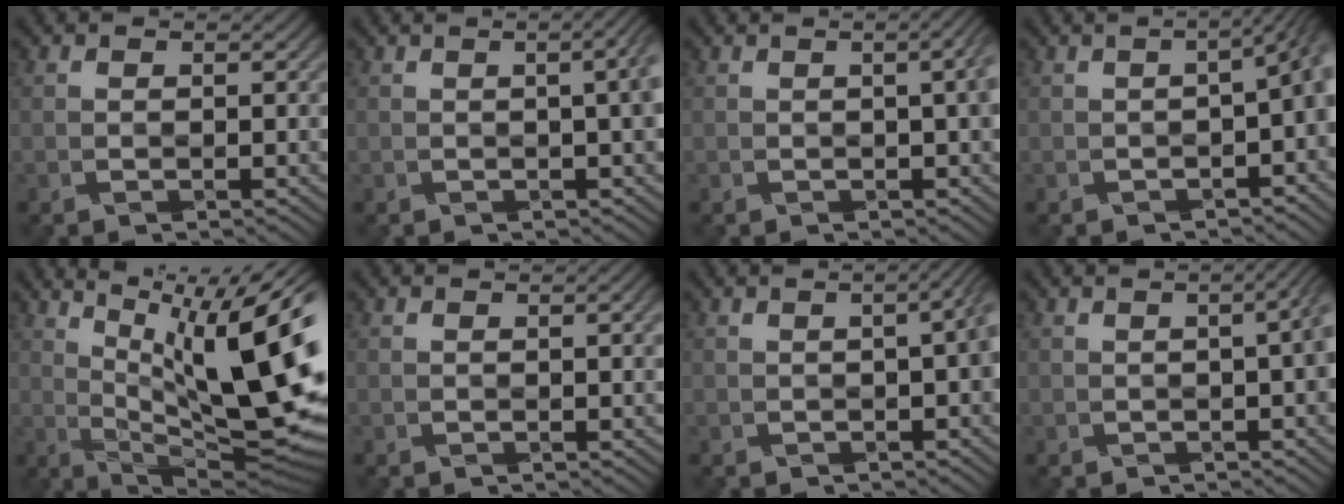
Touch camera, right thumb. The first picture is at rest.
{"total": 4.7, "force": [0.2, 1.2, 4.5], "torque": [-0.044, 0.016, 0.002]}
{"total": 3.9, "force": [0.3, 0.9, 3.8], "torque": [-0.040, 0.015, 0.004]}
{"total": 5.2, "force": [-1.2, 1.5, 4.8], "torque": [-0.053, -0.002, -0.016]}
{"total": 18.1, "force": [4.9, 5.6, 16.6], "torque": [-0.243, 0.020, 0.091]}
{"total": 0.9, "force": [0.1, 0.1, 0.8], "torque": [-0.009, 0.001, 0.002]}
{"total": 3.9, "force": [-0.2, 0.9, 3.8], "torque": [-0.042, 0.008, 0.000]}
{"total": 4.6, "force": [-0.2, 1.2, 4.5], "torque": [-0.048, 0.009, 0.001]}